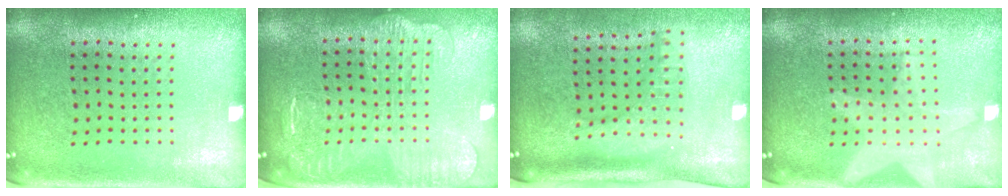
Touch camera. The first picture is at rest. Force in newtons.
{"total": 2.1, "press": 1.9, "slide": 0.9}
{"total": 2.0, "press": 1.6, "slide": 1.3}
{"total": 1.3, "press": 1.3, "slide": 0.5}